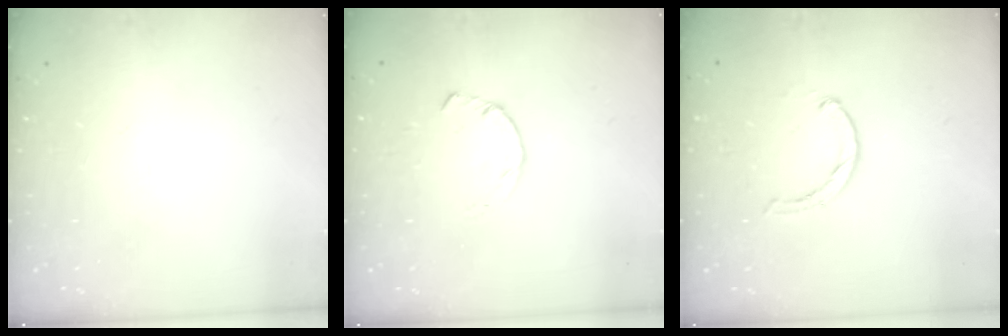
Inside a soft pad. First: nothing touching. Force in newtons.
{"total": 2.3, "press": 2.3, "slide": 0.1}
{"total": 1.9, "press": 1.9, "slide": 0.3}